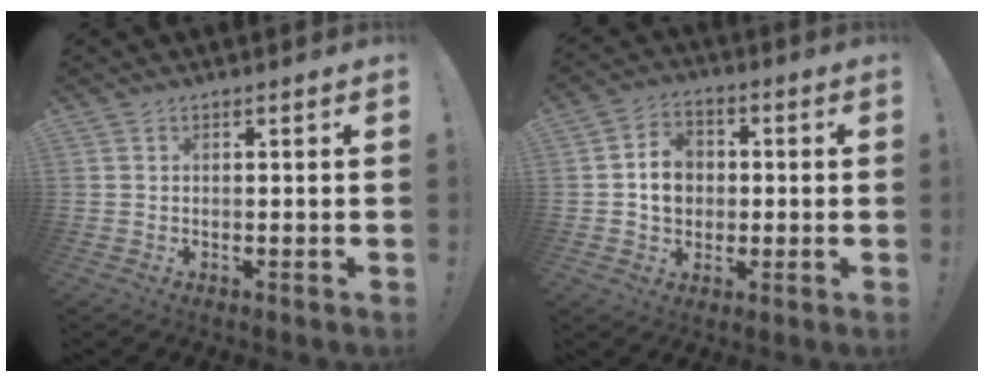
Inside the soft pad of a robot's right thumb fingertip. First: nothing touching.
{"total": 9.4, "force": [0.3, 8.2, 4.6], "torque": [-0.045, 0.011, 0.010]}